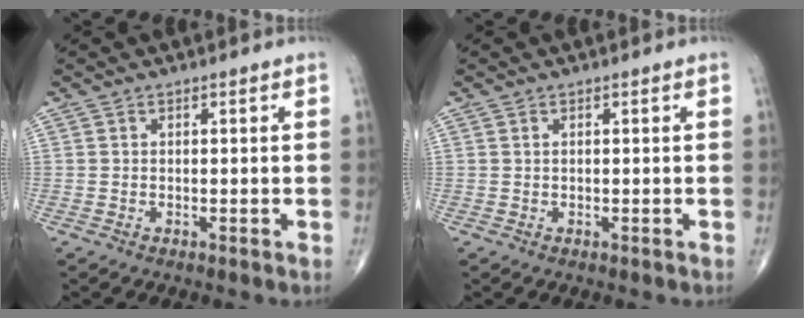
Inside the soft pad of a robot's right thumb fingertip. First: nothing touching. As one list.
[{"total": 0.0}]